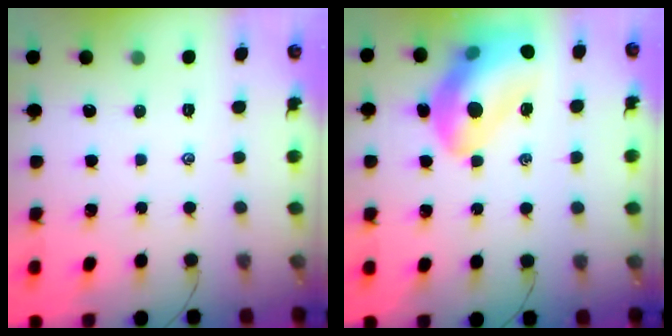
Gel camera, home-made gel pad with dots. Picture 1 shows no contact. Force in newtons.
{"total": 17.1, "press": 16.8, "slide": 3.2}